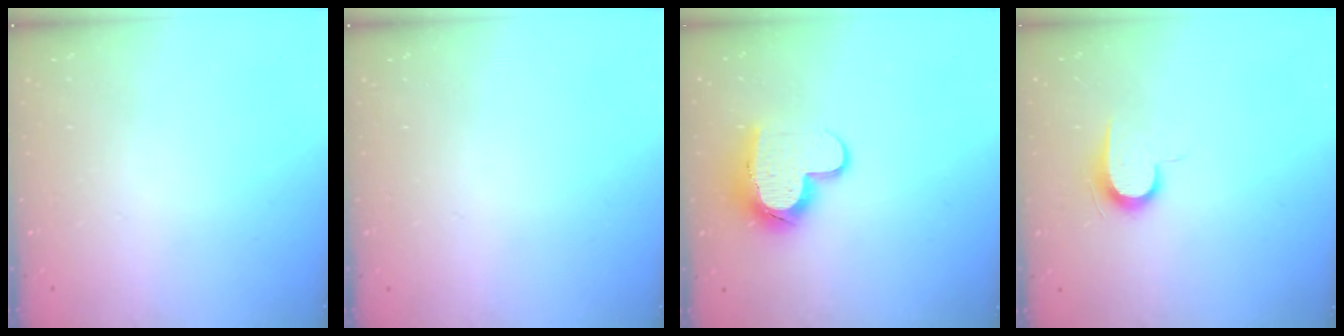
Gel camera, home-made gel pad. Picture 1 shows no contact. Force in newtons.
{"total": 0.0}
{"total": 11.7, "press": 11.7, "slide": 1.0}
{"total": 6.4, "press": 6.3, "slide": 0.7}